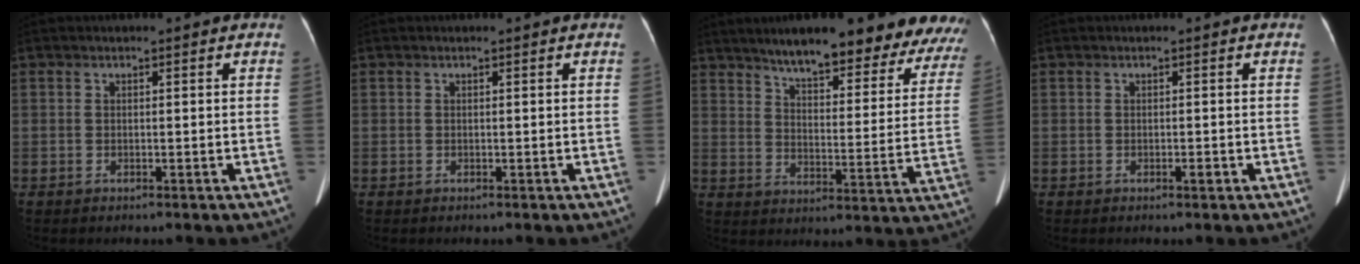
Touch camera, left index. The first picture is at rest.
{"total": 0.0}
{"total": 24.4, "force": [21.5, 4.5, 10.5], "torque": [-0.124, -0.039, 0.257]}
{"total": 0.8, "force": [-0.4, 0.2, 0.6], "torque": [-0.011, 0.000, -0.004]}